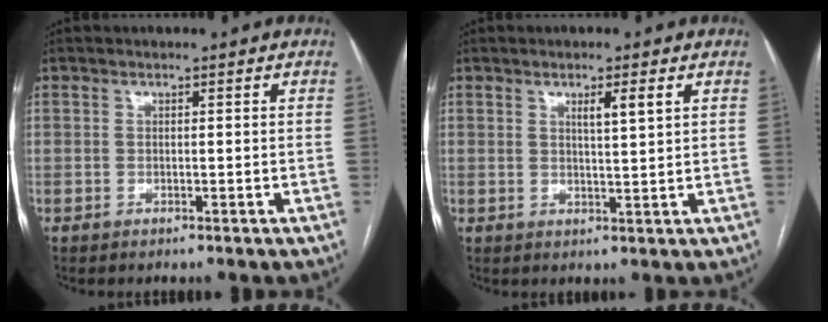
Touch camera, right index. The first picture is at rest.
{"total": 3.1, "force": [1.4, -0.1, 2.7], "torque": [-0.046, -0.001, 0.024]}